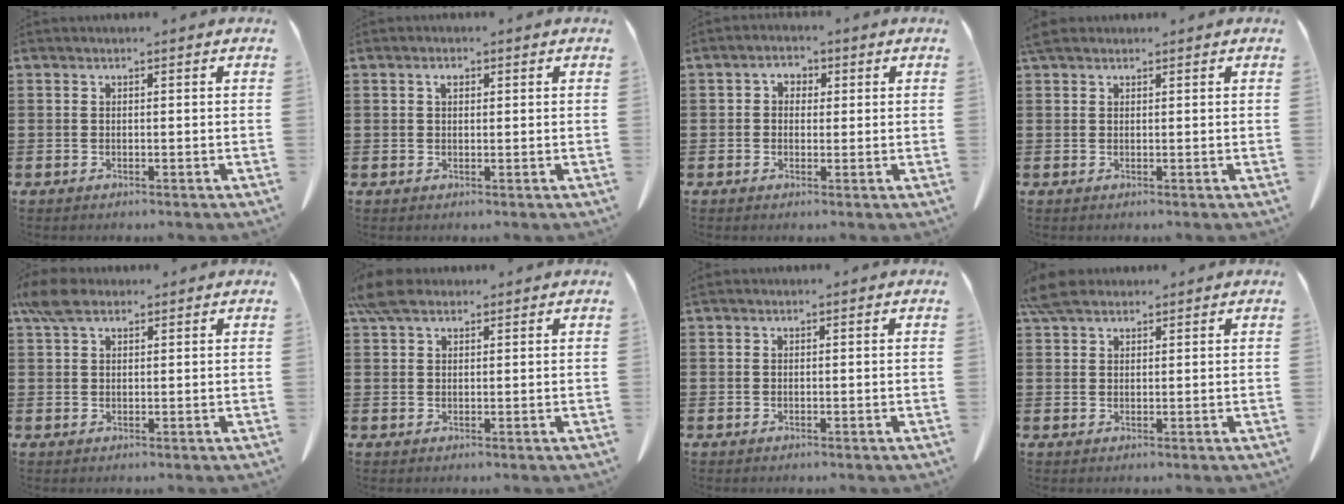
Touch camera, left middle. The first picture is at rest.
{"total": 1.3, "force": [0.5, 0.8, 1.0], "torque": [-0.014, 0.004, 0.006]}
{"total": 2.1, "force": [0.1, 1.8, 1.1], "torque": [-0.027, 0.012, -0.002]}
{"total": 1.6, "force": [1.3, 0.7, 0.7], "torque": [-0.020, 0.006, 0.024]}
{"total": 4.3, "force": [2.8, 2.0, 2.6], "torque": [-0.061, 0.009, 0.052]}
{"total": 4.4, "force": [3.2, 1.8, 2.5], "torque": [-0.059, 0.008, 0.060]}
{"total": 0.0}
{"total": 4.0, "force": [3.3, 1.4, 1.8], "torque": [-0.045, 0.003, 0.063]}